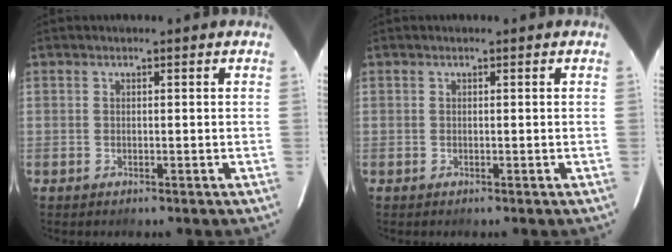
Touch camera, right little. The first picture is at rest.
{"total": 0.0}